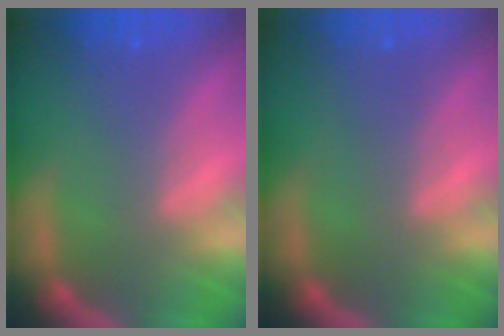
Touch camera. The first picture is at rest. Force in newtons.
{"total": 0.0}